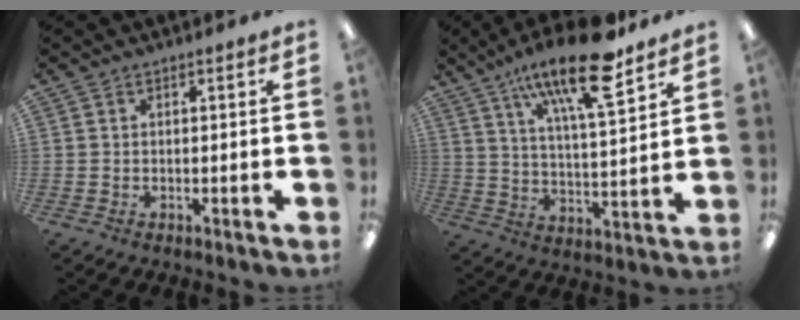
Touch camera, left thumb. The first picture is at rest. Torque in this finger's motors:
{"motor_torque": [0.16, 0.19, 1.66, -1.08, 0.24]}